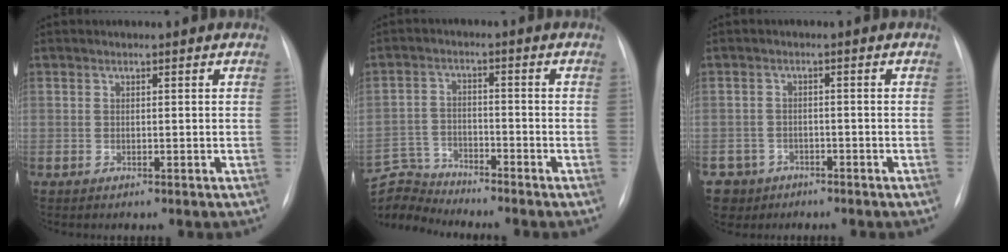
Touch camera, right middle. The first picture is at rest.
{"total": 8.2, "force": [-8.2, 0.3, -0.3], "torque": [-0.005, 0.015, -0.161]}
{"total": 4.8, "force": [-3.0, 3.7, -0.4], "torque": [0.010, 0.009, -0.049]}